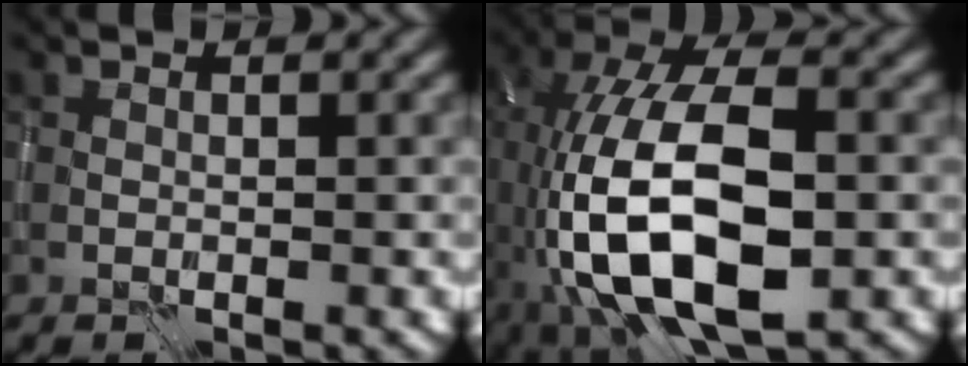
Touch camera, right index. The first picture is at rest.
{"total": 13.8, "force": [-3.7, 6.2, 11.7], "torque": [-0.226, 0.001, -0.069]}